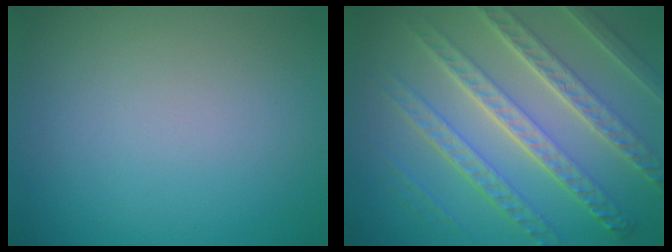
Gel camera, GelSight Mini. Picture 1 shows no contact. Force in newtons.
{"total": 8.8, "press": 6.2, "slide": 6.2}